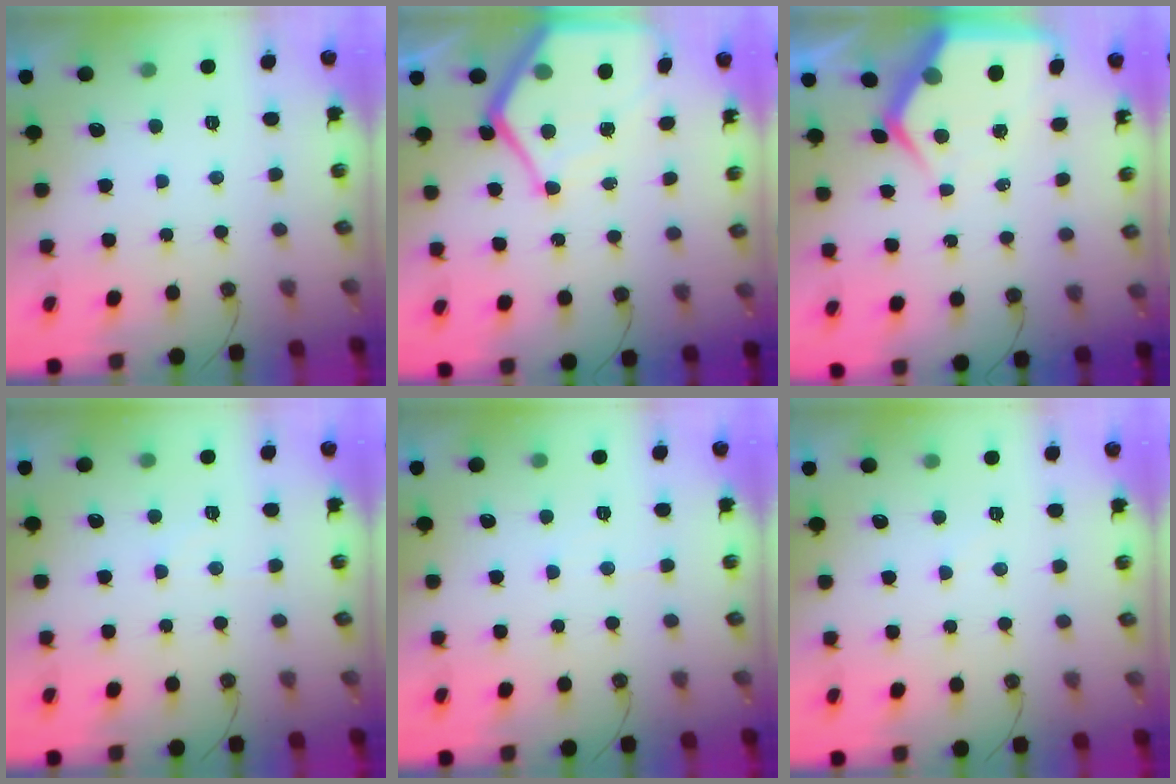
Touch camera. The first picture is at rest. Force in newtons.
{"total": 14.0, "press": 13.9, "slide": 1.3}
{"total": 9.4, "press": 9.3, "slide": 1.1}
{"total": 3.9, "press": 3.8, "slide": 0.4}
{"total": 3.8, "press": 3.8, "slide": 0.5}
{"total": 3.9, "press": 3.9, "slide": 0.5}